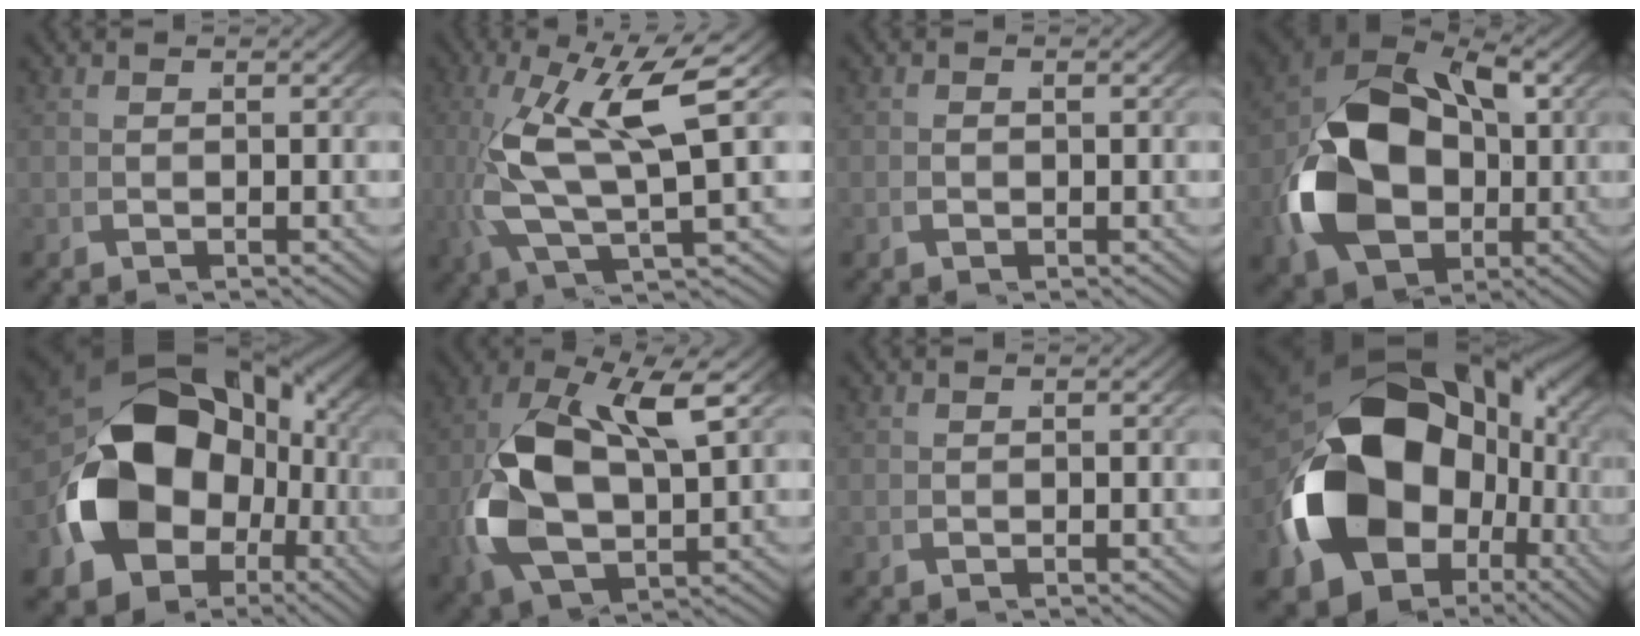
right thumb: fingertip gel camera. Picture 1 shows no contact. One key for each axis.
{"total": 10.1, "fx": 0.4, "fy": 4.3, "fz": 9.2, "tx": -0.196, "ty": -0.014, "tz": 0.017}
{"total": 0.7, "fx": -0.3, "fy": 0.5, "fz": 0.4, "tx": -0.011, "ty": -0.002, "tz": -0.005}
{"total": 16.5, "fx": -1.3, "fy": 11.5, "fz": 11.8, "tx": -0.280, "ty": -0.040, "tz": -0.003}
{"total": 18.7, "fx": -1.9, "fy": 13.2, "fz": 13.1, "tx": -0.270, "ty": -0.054, "tz": -0.009}
{"total": 12.2, "fx": 0.3, "fy": 7.4, "fz": 9.7, "tx": -0.243, "ty": -0.027, "tz": 0.025}
{"total": 0.0}
{"total": 23.7, "fx": -2.1, "fy": 15.5, "fz": 17.8, "tx": -0.346, "ty": -0.064, "tz": -0.007}